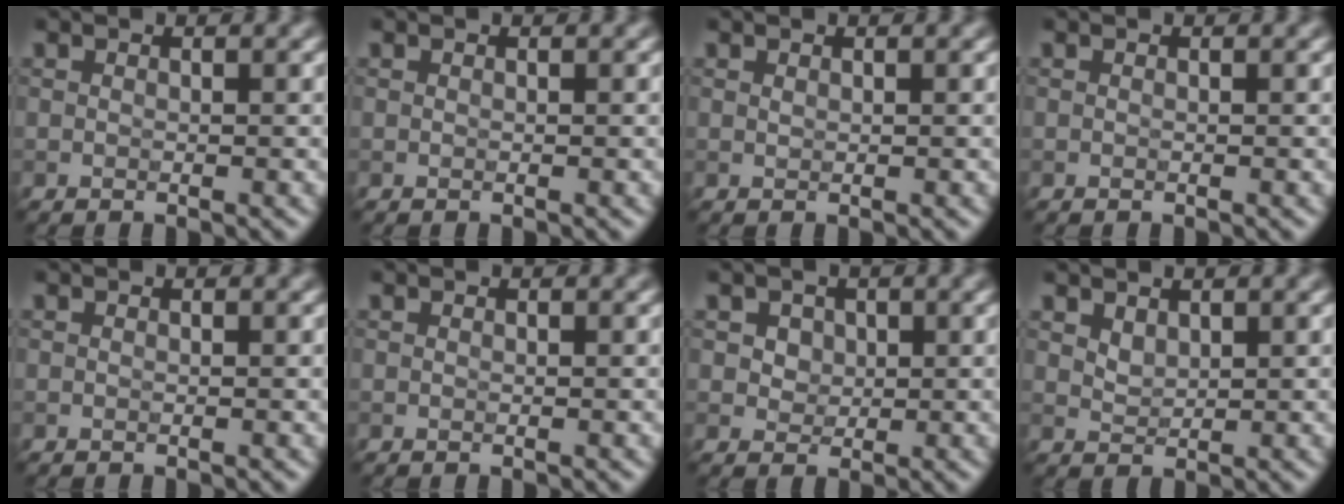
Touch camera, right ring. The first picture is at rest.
{"total": 0.0}
{"total": 0.0}
{"total": 0.0}
{"total": 0.0}
{"total": 0.0}
{"total": 3.4, "force": [1.5, 2.6, 1.6], "torque": [-0.040, 0.007, 0.032]}
{"total": 1.2, "force": [0.8, 0.6, 0.5], "torque": [-0.011, 0.000, 0.027]}